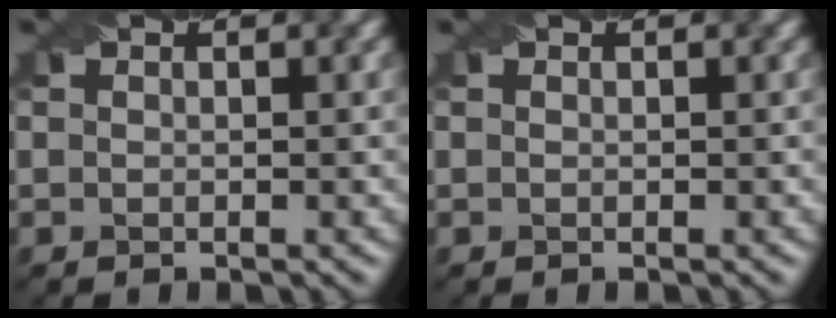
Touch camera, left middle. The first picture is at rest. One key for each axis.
{"total": 0.0}